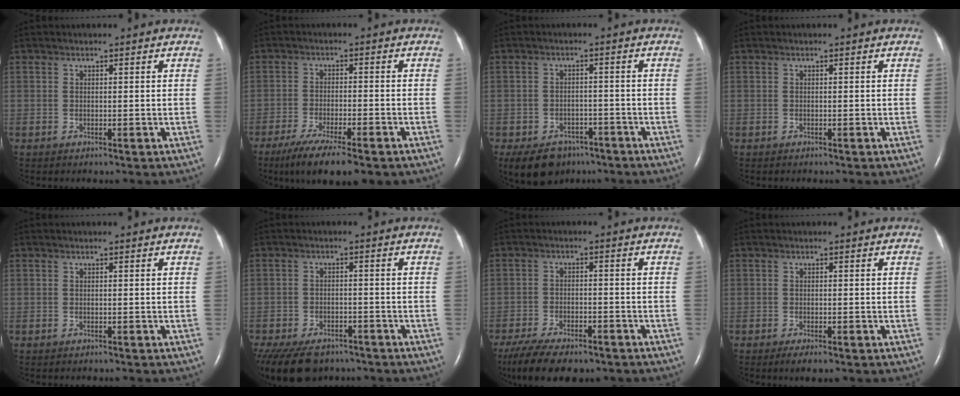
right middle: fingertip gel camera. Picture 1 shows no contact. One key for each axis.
{"total": 10.8, "fx": -7.8, "fy": 1.7, "fz": 7.3, "tx": -0.119, "ty": -0.023, "tz": -0.121}
{"total": 9.3, "fx": -6.5, "fy": 5.8, "fz": 3.1, "tx": -0.062, "ty": -0.001, "tz": -0.093}
{"total": 0.0}
{"total": 1.1, "fx": -1.0, "fy": 0.3, "fz": 0.4, "tx": -0.011, "ty": -0.003, "tz": -0.012}
{"total": 15.7, "fx": -11.5, "fy": 8.3, "fz": 6.7, "tx": -0.191, "ty": -0.023, "tz": -0.160}
{"total": 13.7, "fx": -10.5, "fy": 4.9, "fz": 7.3, "tx": -0.146, "ty": -0.014, "tz": -0.160}
{"total": 2.9, "fx": -1.9, "fy": 0.7, "fz": 2.0, "tx": -0.029, "ty": -0.006, "tz": -0.026}